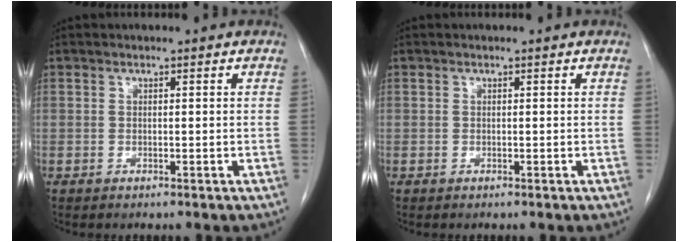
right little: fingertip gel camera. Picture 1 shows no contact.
{"total": 0.0}